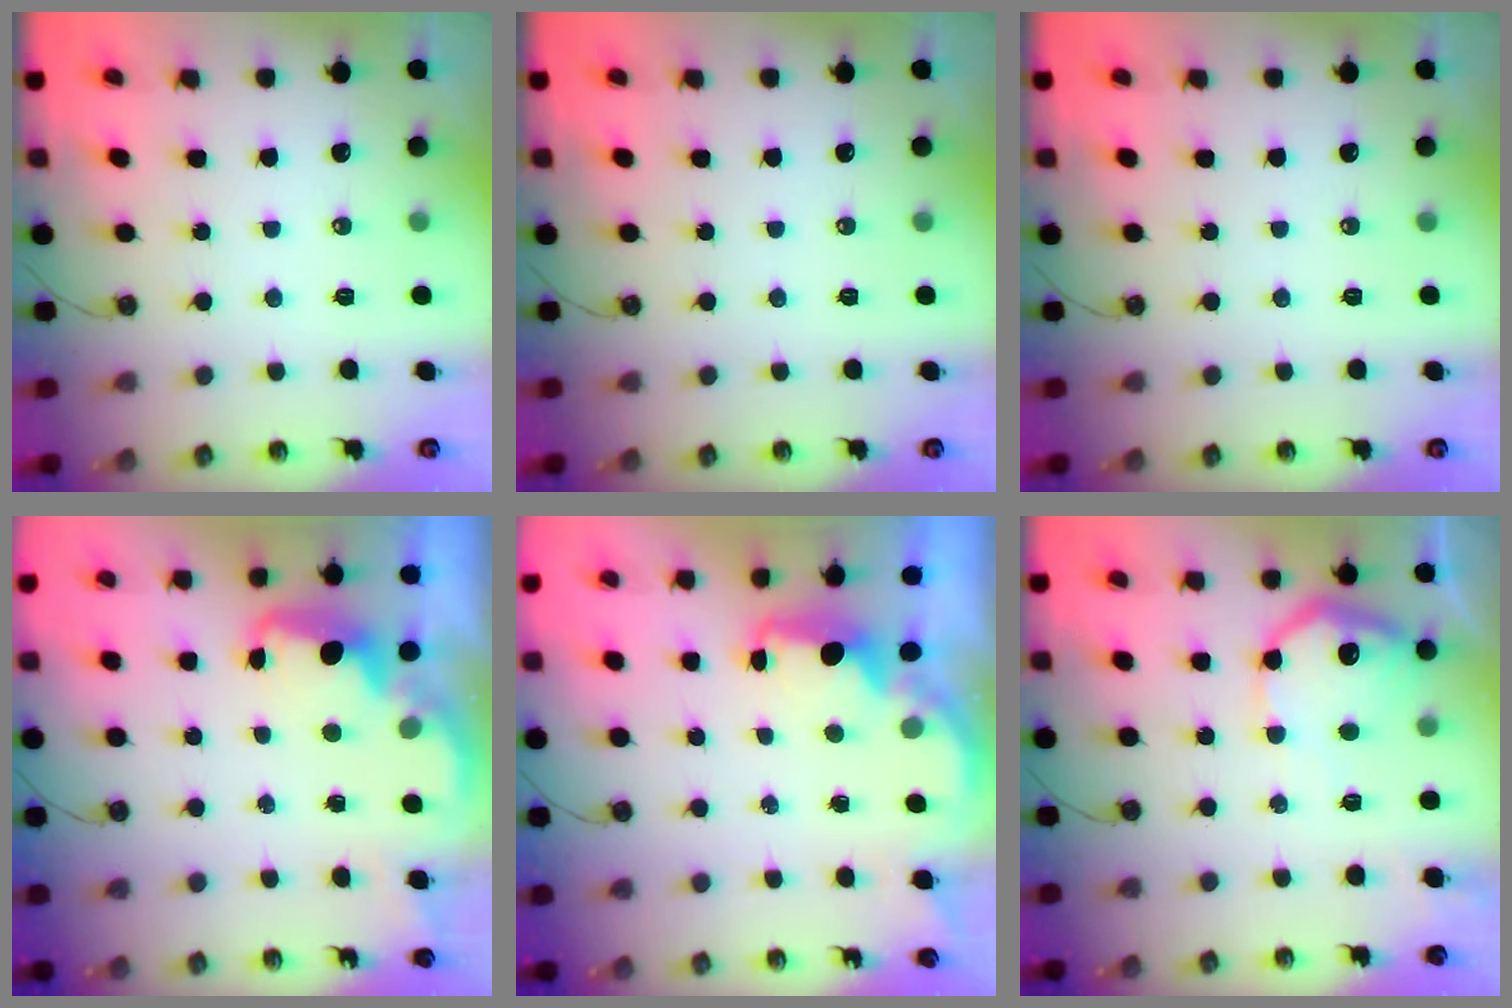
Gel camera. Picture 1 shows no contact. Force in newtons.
{"total": 0.0}
{"total": 0.0}
{"total": 2.4, "press": 2.3, "slide": 0.7}
{"total": 2.8, "press": 2.6, "slide": 0.9}
{"total": 14.3, "press": 14.2, "slide": 0.8}